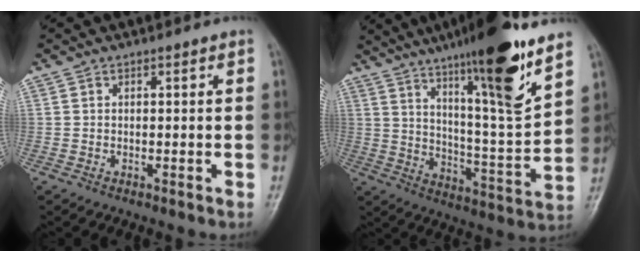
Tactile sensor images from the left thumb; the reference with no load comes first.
{"total": 20.4, "force": [13.1, 2.0, 15.6], "torque": [-0.221, -0.067, 0.211]}